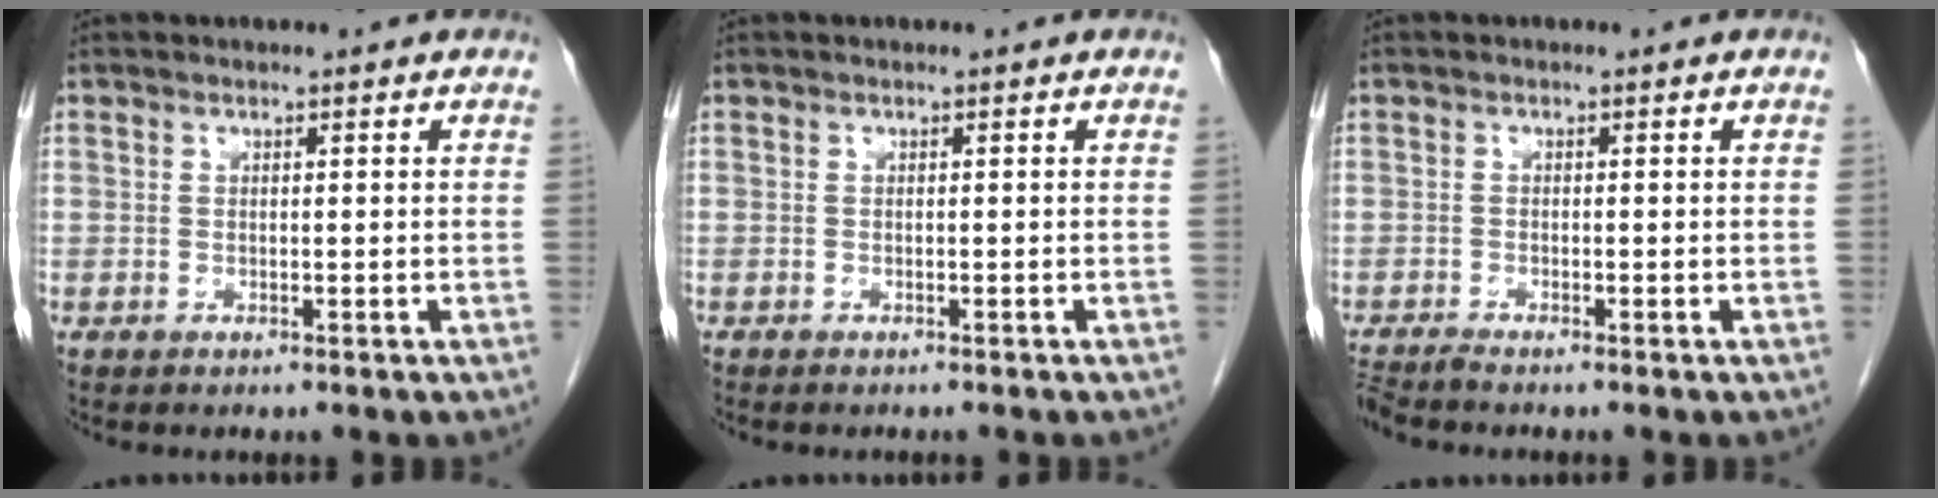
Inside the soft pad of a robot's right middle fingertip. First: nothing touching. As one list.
[{"total": 1.6, "force": [-1.5, 0.2, 0.7], "torque": [-0.012, -0.003, -0.018]}, {"total": 2.2, "force": [-2.0, -0.5, 0.8], "torque": [-0.019, -0.007, -0.041]}]